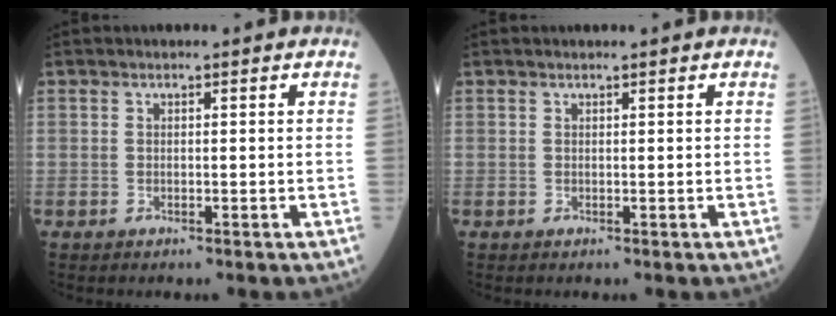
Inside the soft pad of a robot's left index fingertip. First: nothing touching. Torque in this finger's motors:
{"motor_torque": [0.25, -0.07, -0.07, 0.00]}